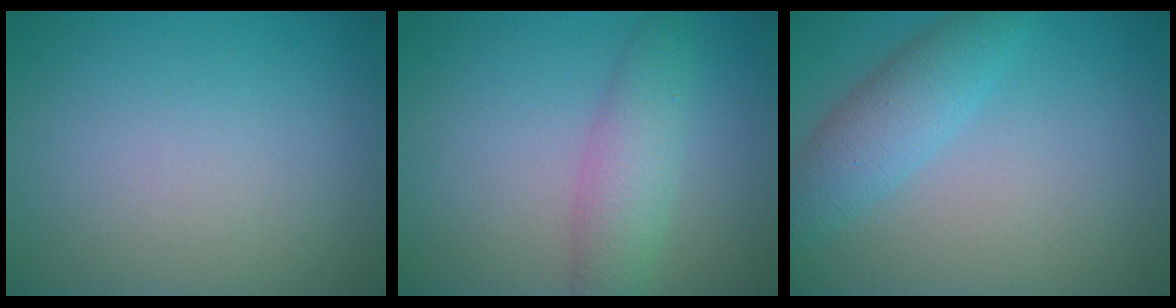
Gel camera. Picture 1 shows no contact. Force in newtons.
{"total": 3.5, "press": 3.5, "slide": 0.1}
{"total": 3.7, "press": 3.7, "slide": 0.1}